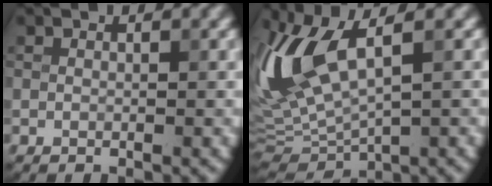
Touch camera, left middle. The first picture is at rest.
{"total": 9.9, "force": [3.2, 3.7, 8.5], "torque": [-0.202, 0.006, 0.061]}